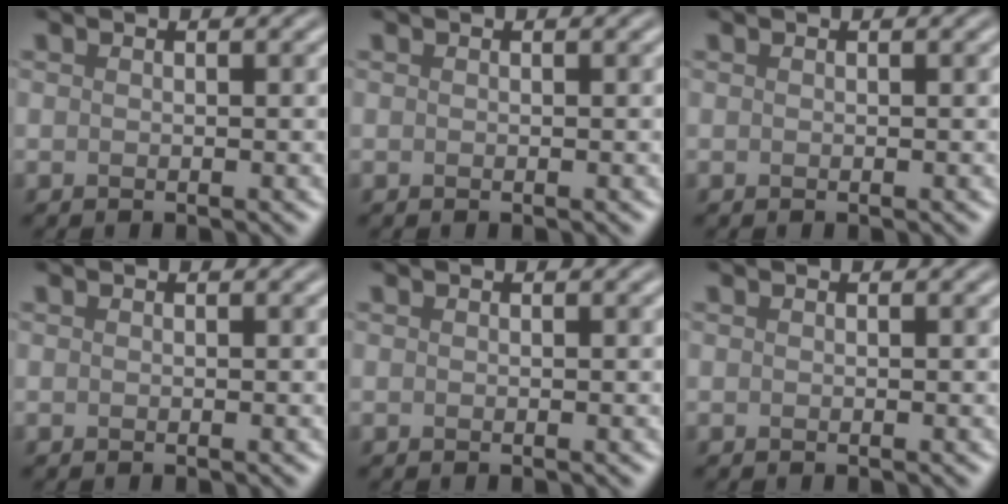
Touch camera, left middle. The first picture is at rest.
{"total": 0.0}
{"total": 0.0}
{"total": 0.0}
{"total": 0.0}
{"total": 0.0}